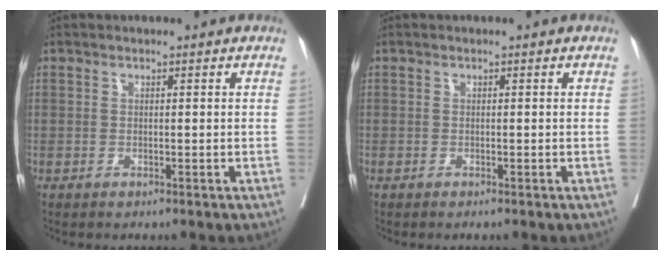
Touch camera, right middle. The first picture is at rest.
{"total": 0.0}